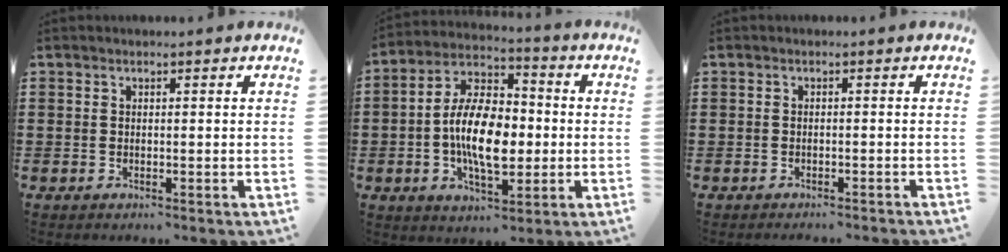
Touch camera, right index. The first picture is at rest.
{"total": 11.7, "force": [-1.4, 6.3, 9.8], "torque": [-0.193, -0.001, -0.030]}
{"total": 0.8, "force": [-0.8, -0.2, 0.1], "torque": [-0.004, -0.004, -0.015]}